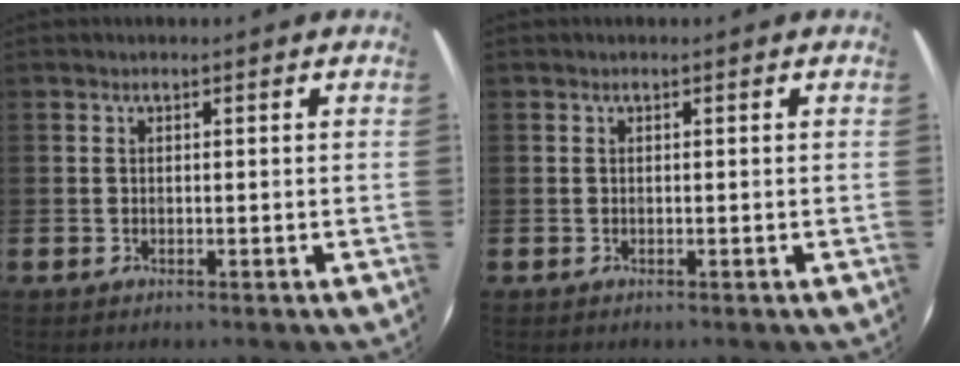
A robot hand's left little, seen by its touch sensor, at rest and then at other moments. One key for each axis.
{"total": 0.0}